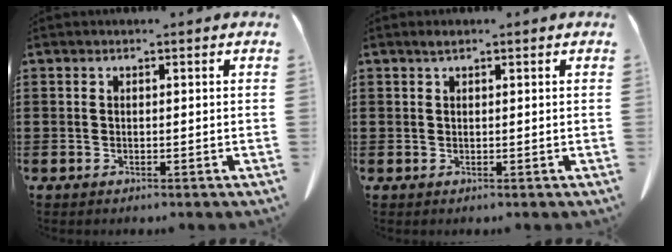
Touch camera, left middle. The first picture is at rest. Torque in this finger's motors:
{"motor_torque": [1.30, 0.85, 0.08, 0.08]}